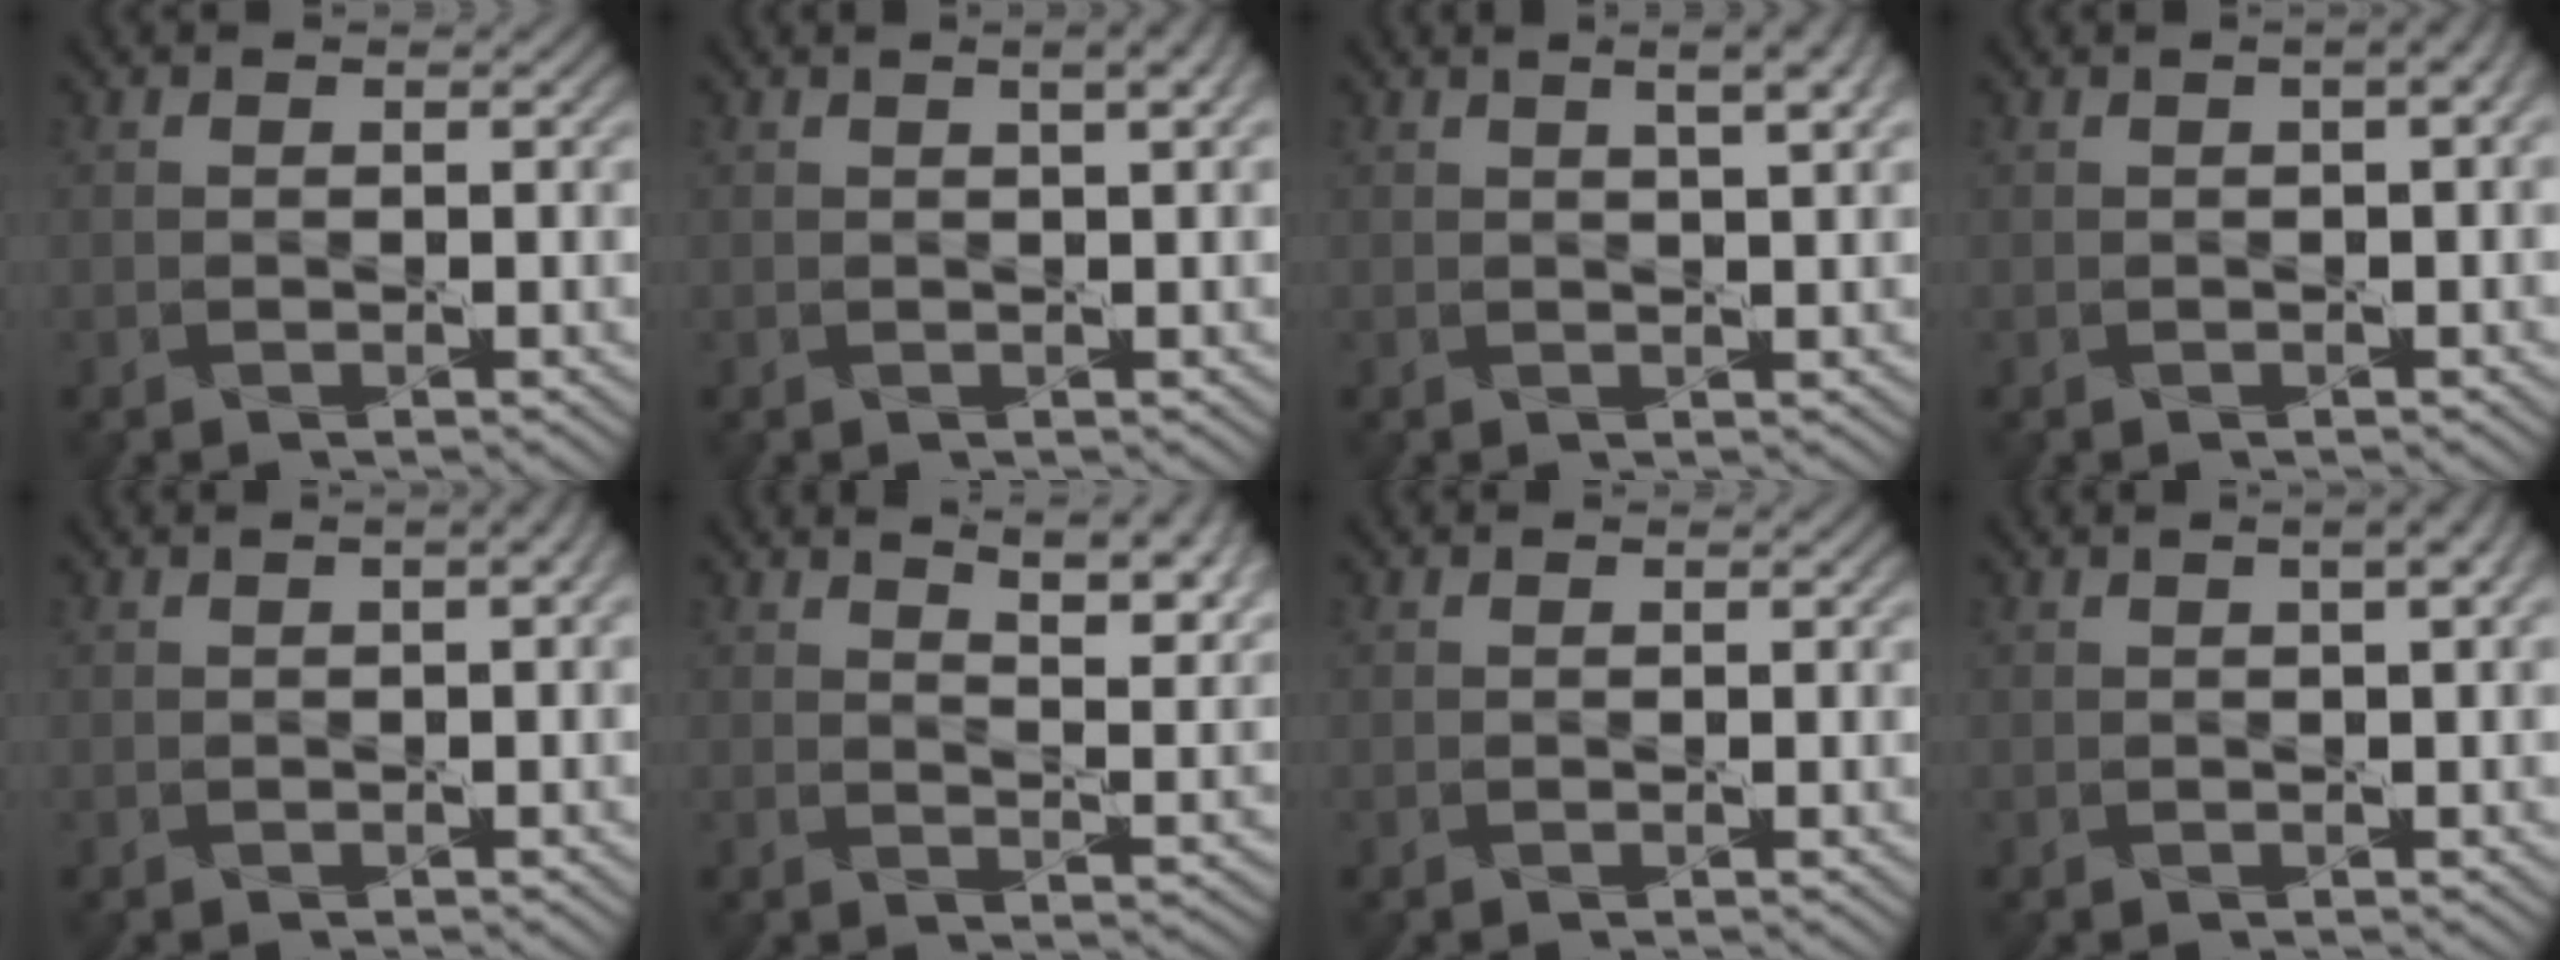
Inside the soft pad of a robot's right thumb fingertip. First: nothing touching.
{"total": 2.8, "force": [1.3, 0.7, 2.3], "torque": [-0.028, 0.002, 0.011]}
{"total": 5.0, "force": [2.4, 1.5, 4.1], "torque": [-0.047, 0.012, 0.016]}
{"total": 3.2, "force": [0.9, 1.2, 2.8], "torque": [-0.035, 0.010, 0.008]}
{"total": 2.6, "force": [0.6, 1.0, 2.3], "torque": [-0.032, 0.006, 0.010]}
{"total": 8.2, "force": [5.4, 2.5, 5.7], "torque": [-0.077, 0.005, 0.073]}
{"total": 0.0}
{"total": 2.8, "force": [1.0, 0.9, 2.5], "torque": [-0.029, 0.007, 0.007]}